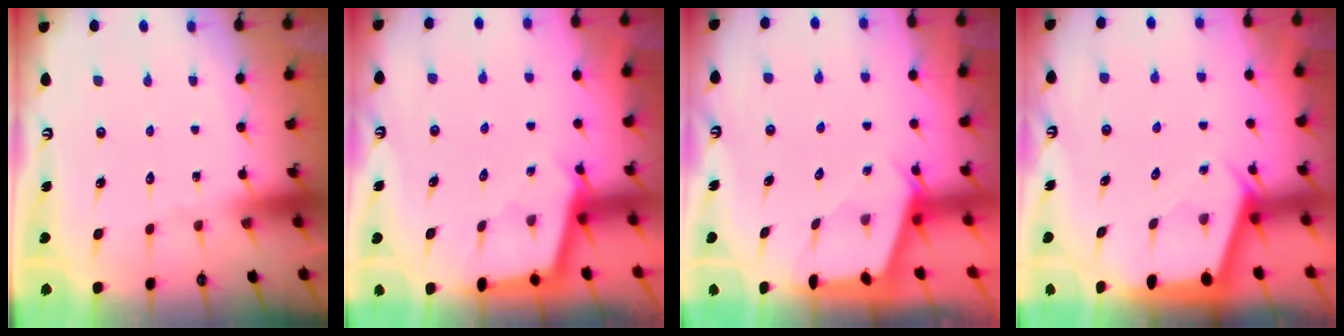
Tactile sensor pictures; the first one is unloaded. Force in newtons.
{"total": 2.9, "press": 2.9, "slide": 0.3}
{"total": 2.4, "press": 2.4, "slide": 0.3}
{"total": 2.2, "press": 2.2, "slide": 0.3}